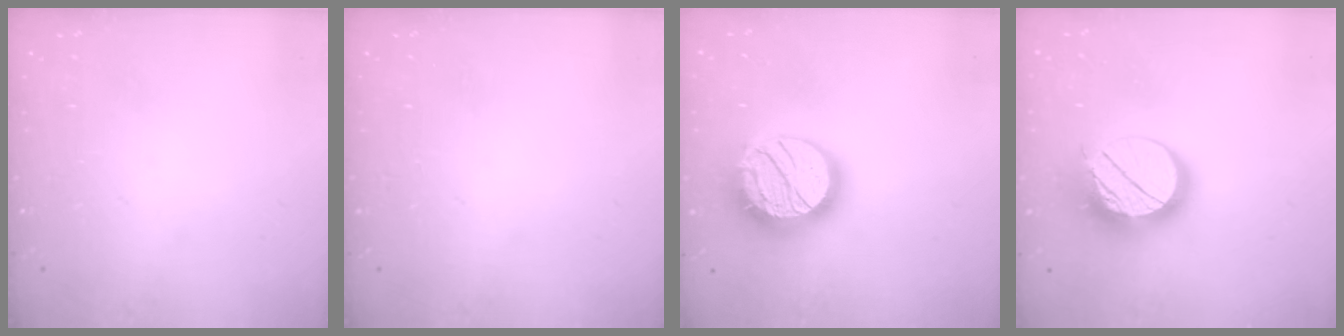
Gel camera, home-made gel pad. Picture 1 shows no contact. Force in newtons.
{"total": 0.0}
{"total": 21.0, "press": 20.9, "slide": 1.4}
{"total": 15.1, "press": 15.1, "slide": 1.3}